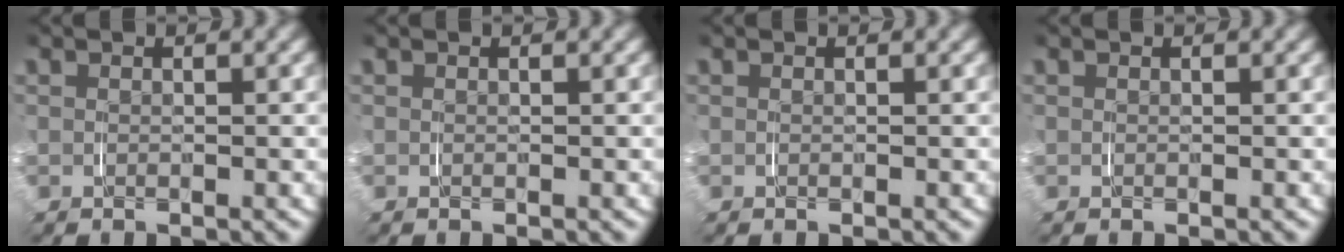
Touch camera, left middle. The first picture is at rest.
{"total": 0.0}
{"total": 0.0}
{"total": 0.0}